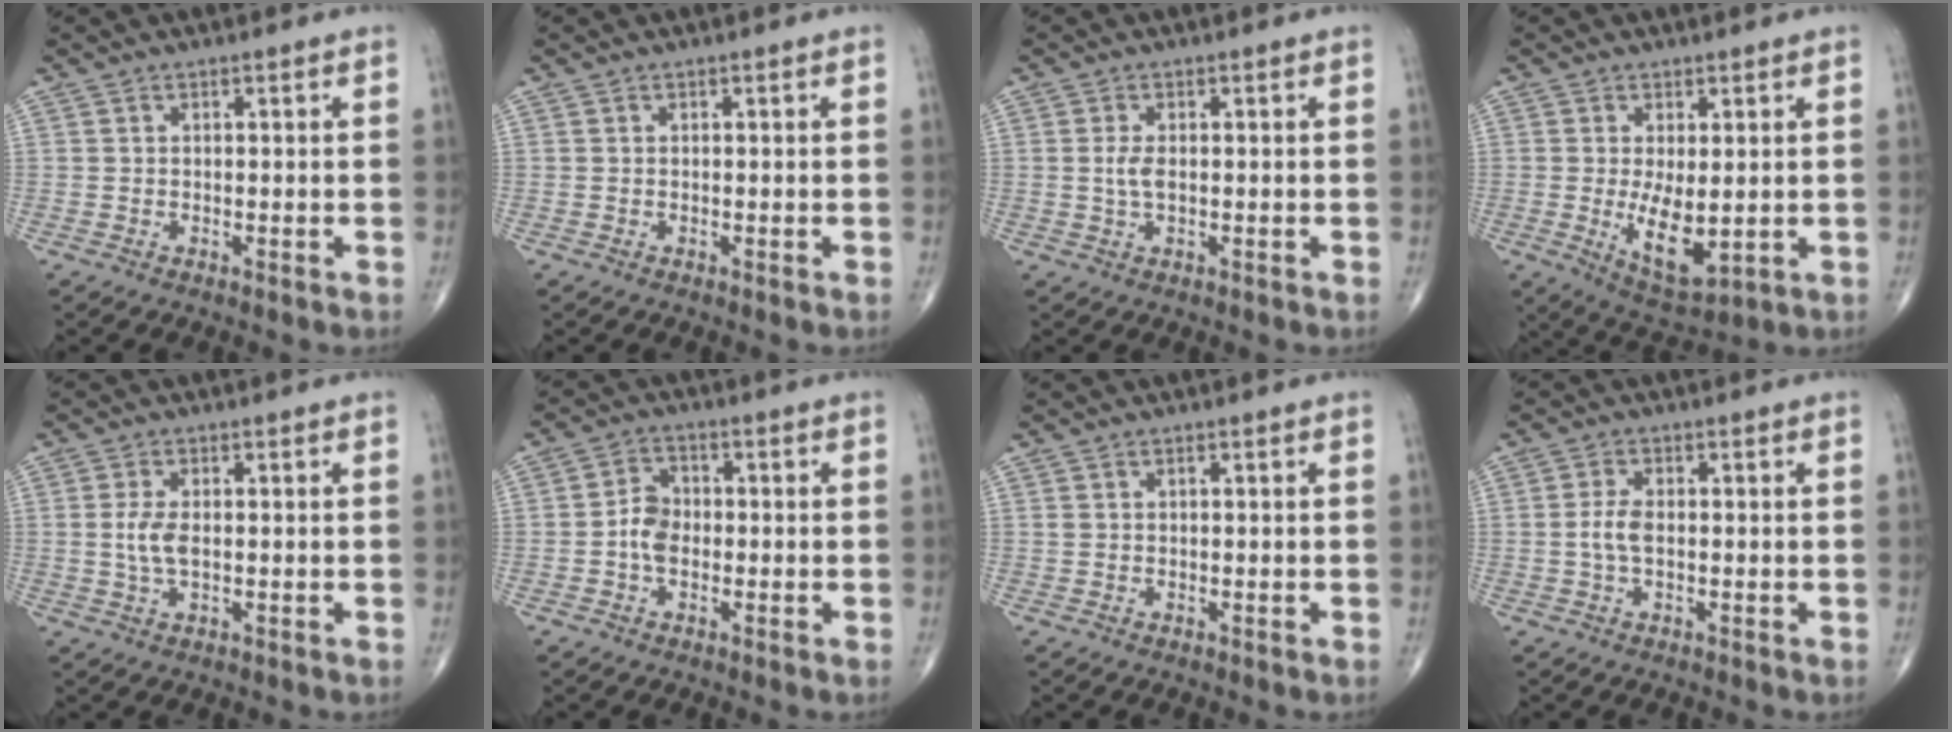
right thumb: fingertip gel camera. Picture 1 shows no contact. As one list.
[{"total": 0.0}, {"total": 2.5, "force": [0.1, 1.1, 2.2], "torque": [-0.050, 0.000, 0.002]}, {"total": 8.7, "force": [-0.6, 3.8, 7.8], "torque": [-0.120, -0.025, 0.004]}, {"total": 3.9, "force": [0.1, 1.8, 3.5], "torque": [-0.079, 0.000, 0.003]}, {"total": 4.6, "force": [-0.9, 3.3, 3.0], "torque": [-0.046, 0.016, -0.023]}, {"total": 0.6, "force": [0.2, 0.3, 0.5], "torque": [-0.010, 0.008, 0.007]}, {"total": 3.2, "force": [-0.3, 1.5, 2.8], "torque": [-0.067, 0.005, -0.008]}]